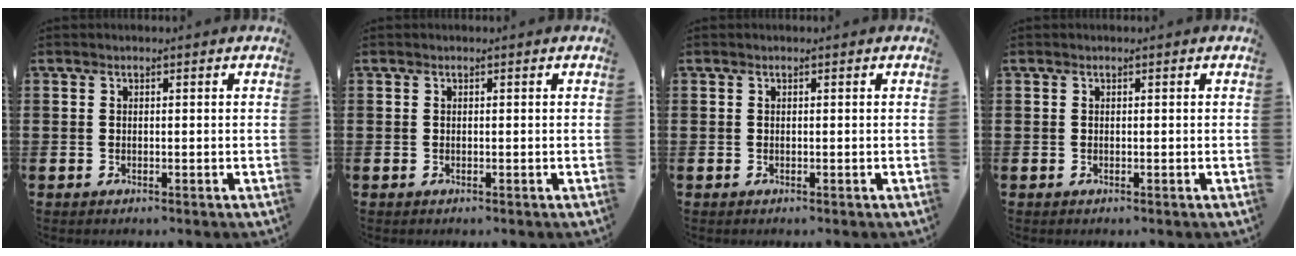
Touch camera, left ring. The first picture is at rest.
{"total": 0.0}
{"total": 0.0}
{"total": 0.0}